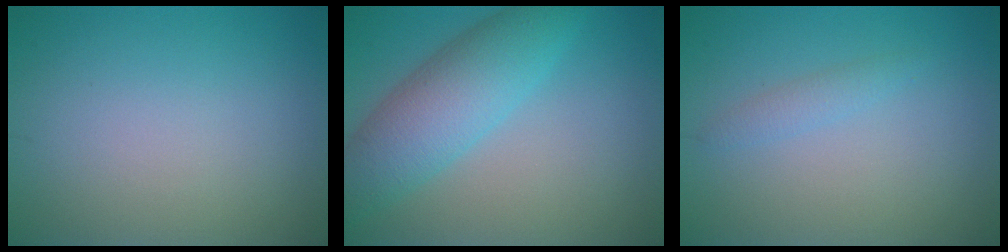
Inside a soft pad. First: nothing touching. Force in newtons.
{"total": 6.3, "press": 6.3, "slide": 0.1}
{"total": 1.2, "press": 1.2, "slide": 0.0}